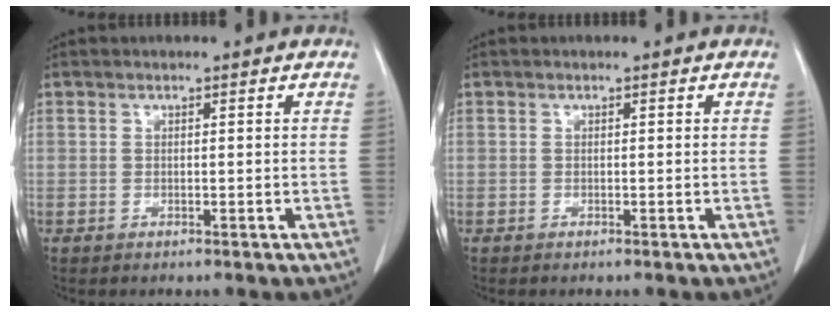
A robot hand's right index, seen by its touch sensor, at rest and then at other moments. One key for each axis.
{"total": 0.0}